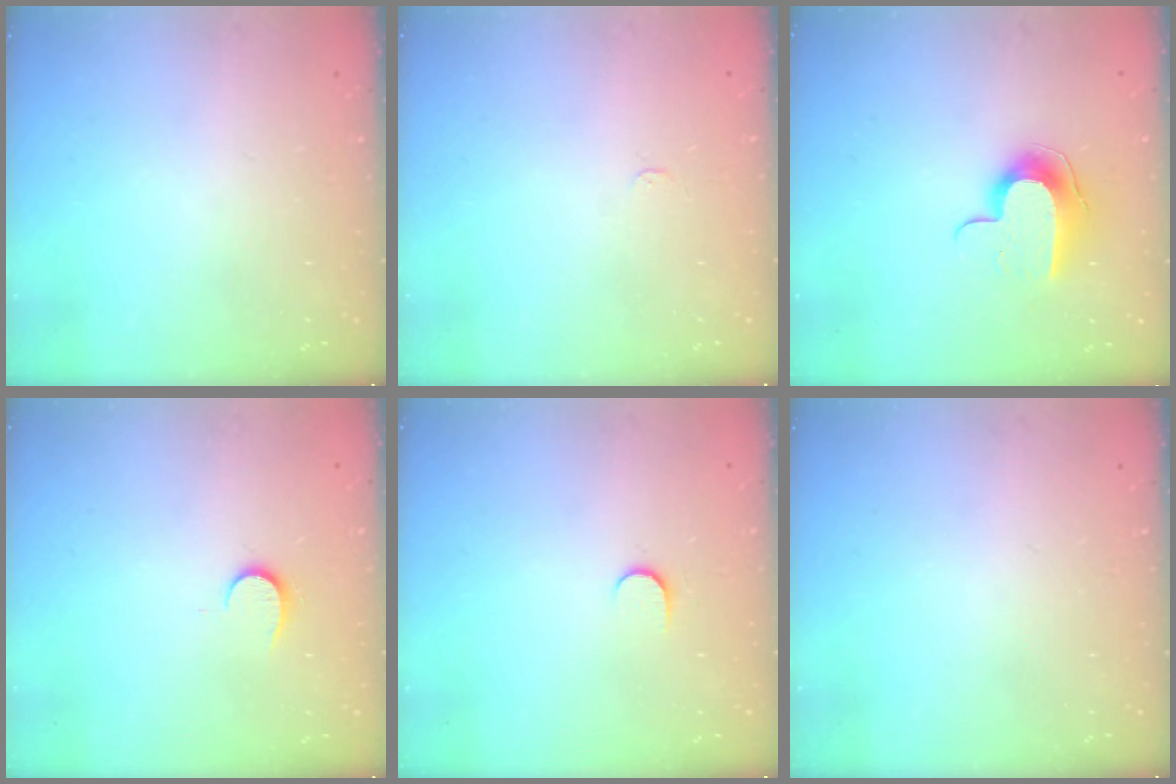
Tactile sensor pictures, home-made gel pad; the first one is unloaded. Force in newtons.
{"total": 2.4, "press": 2.4, "slide": 0.3}
{"total": 9.8, "press": 9.8, "slide": 0.6}
{"total": 6.7, "press": 6.7, "slide": 0.6}
{"total": 3.9, "press": 3.9, "slide": 0.5}
{"total": 0.0}